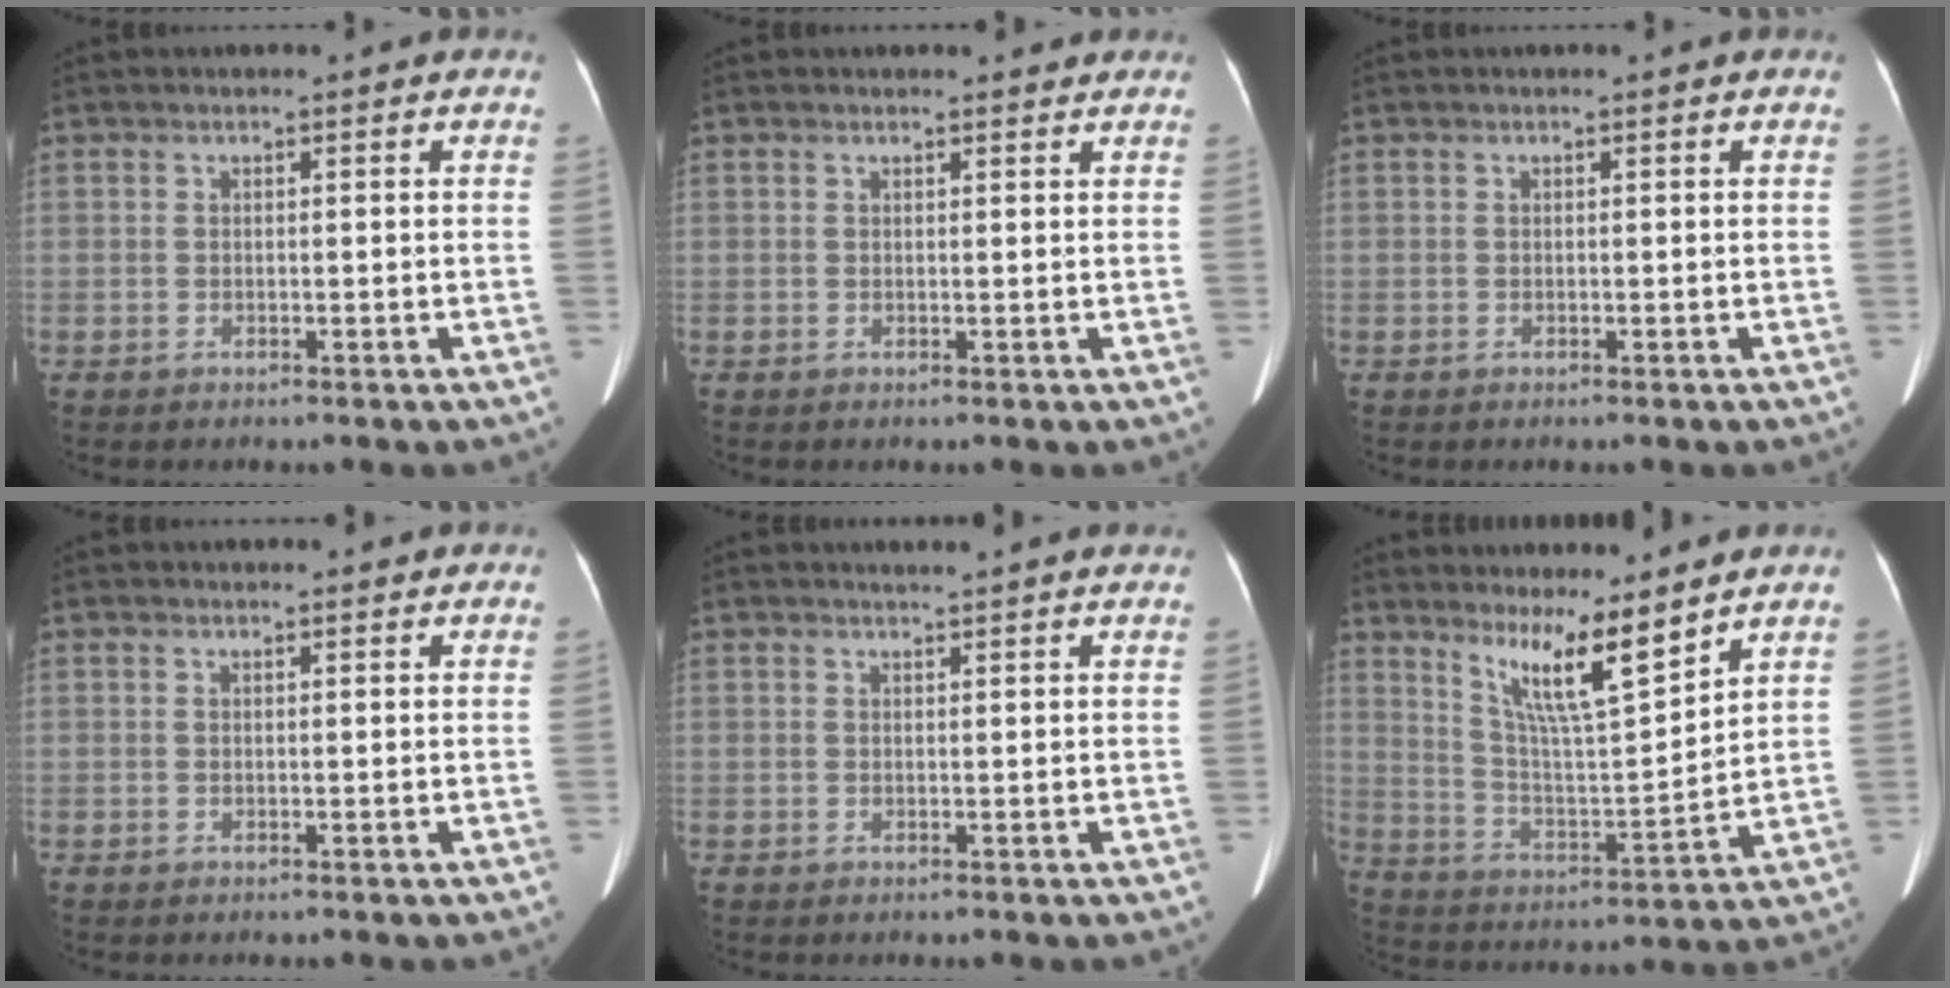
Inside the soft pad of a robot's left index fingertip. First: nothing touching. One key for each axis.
{"total": 2.2, "fx": 2.1, "fy": 0.5, "fz": 0.4, "tx": -0.010, "ty": 0.003, "tz": 0.023}
{"total": 0.0}
{"total": 1.6, "fx": 1.5, "fy": 0.3, "fz": 0.3, "tx": -0.011, "ty": 0.004, "tz": 0.018}
{"total": 3.2, "fx": 3.0, "fy": -0.4, "fz": 0.9, "tx": -0.016, "ty": 0.009, "tz": 0.037}
{"total": 10.2, "fx": 7.6, "fy": 0.4, "fz": 6.9, "tx": -0.130, "ty": -0.014, "tz": 0.144}